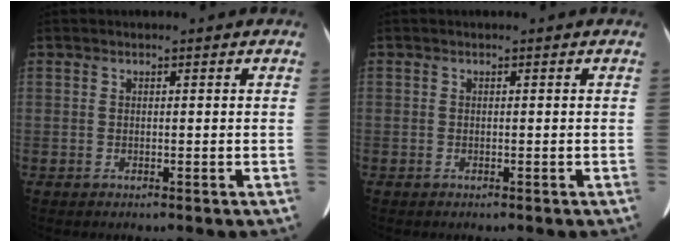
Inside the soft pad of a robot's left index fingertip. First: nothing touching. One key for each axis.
{"total": 0.6, "fx": -0.4, "fy": 0.5, "fz": -0.1, "tx": 0.006, "ty": 0.008, "tz": -0.007}